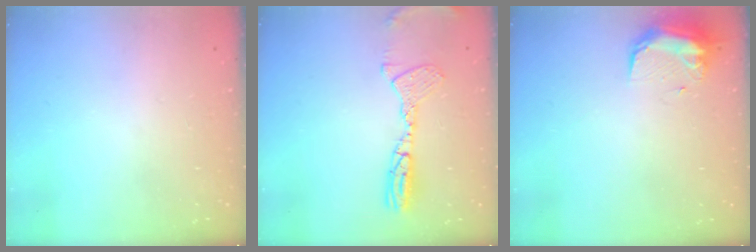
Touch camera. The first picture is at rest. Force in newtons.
{"total": 12.0, "press": 11.8, "slide": 2.5}
{"total": 9.8, "press": 9.8, "slide": 0.8}